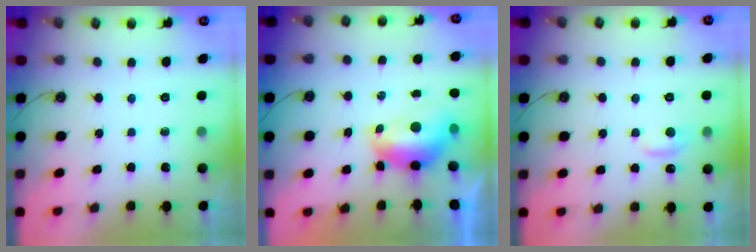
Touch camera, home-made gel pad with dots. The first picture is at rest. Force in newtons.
{"total": 1.6, "press": 1.5, "slide": 0.6}
{"total": 0.9, "press": 0.8, "slide": 0.5}